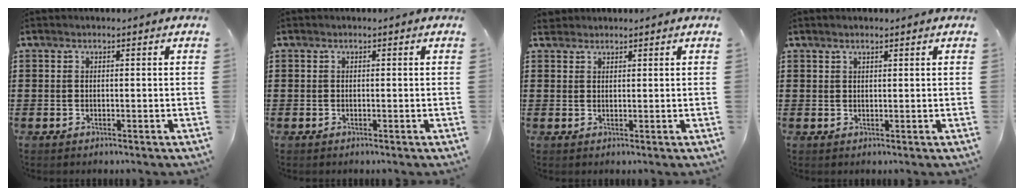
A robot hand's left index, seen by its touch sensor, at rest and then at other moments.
{"total": 0.0}
{"total": 1.5, "force": [1.4, 0.5, 0.1], "torque": [-0.006, 0.003, 0.028]}
{"total": 0.9, "force": [0.7, 0.0, 0.6], "torque": [-0.011, 0.001, 0.013]}